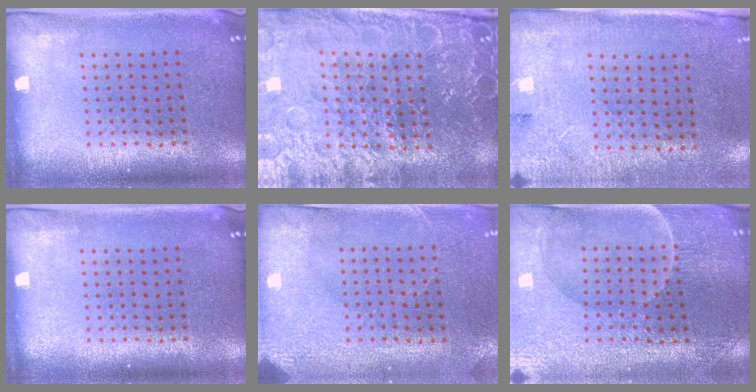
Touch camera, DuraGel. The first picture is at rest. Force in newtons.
{"total": 4.7, "press": 4.5, "slide": 1.2}
{"total": 2.7, "press": 2.3, "slide": 1.5}
{"total": 0.0}
{"total": 2.9, "press": 2.7, "slide": 1.0}
{"total": 3.5, "press": 3.5, "slide": 0.2}